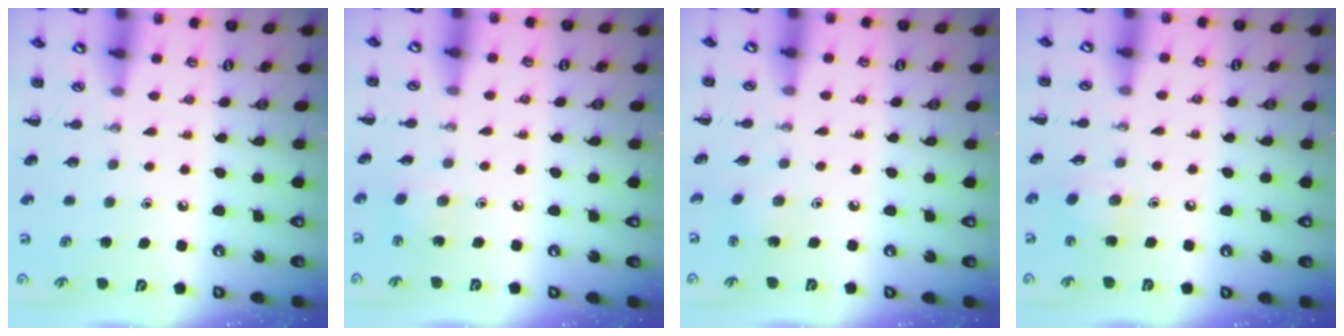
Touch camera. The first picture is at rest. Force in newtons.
{"total": 3.0, "press": 2.8, "slide": 1.0}
{"total": 2.1, "press": 2.0, "slide": 0.8}
{"total": 6.7, "press": 6.5, "slide": 1.5}